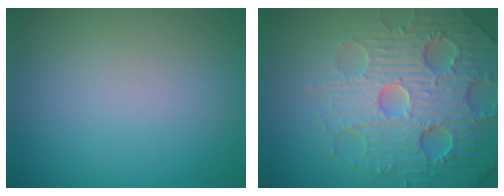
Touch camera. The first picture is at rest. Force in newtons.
{"total": 7.8, "press": 7.7, "slide": 1.7}